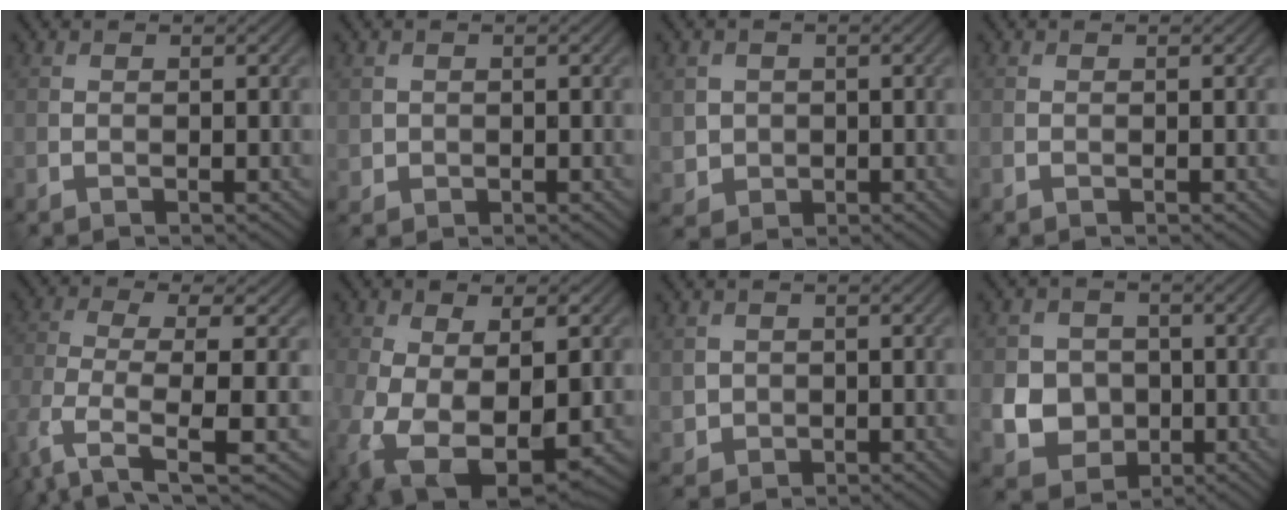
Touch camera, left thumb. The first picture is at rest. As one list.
[{"total": 1.3, "force": [0.2, 1.3, 0.2], "torque": [-0.008, -0.008, 0.005]}, {"total": 3.2, "force": [0.2, 3.1, 0.6], "torque": [-0.027, -0.010, 0.001]}, {"total": 0.0}, {"total": 7.3, "force": [-2.9, 2.1, 6.4], "torque": [-0.139, -0.004, -0.065]}, {"total": 12.7, "force": [-3.8, 7.7, 9.4], "torque": [-0.196, -0.052, -0.034]}, {"total": 2.3, "force": [0.2, 2.3, 0.4], "torque": [-0.021, -0.009, 0.004]}, {"total": 6.6, "force": [-0.9, 6.0, 2.6], "torque": [-0.063, -0.015, -0.033]}]